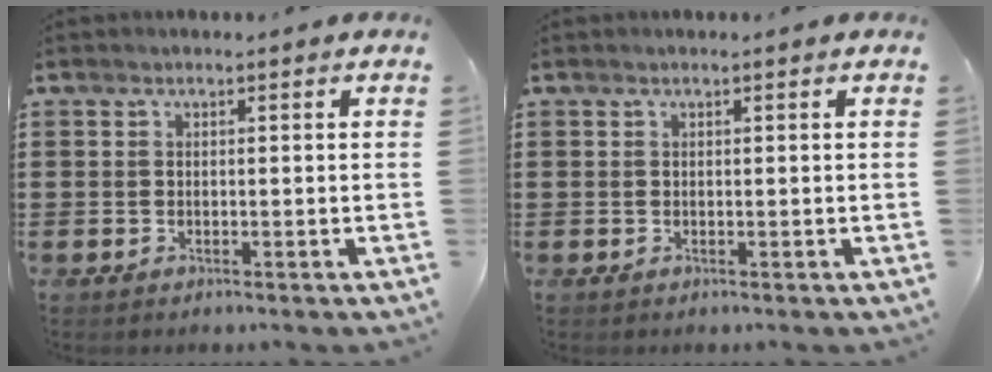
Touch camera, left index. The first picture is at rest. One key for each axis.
{"total": 0.0}